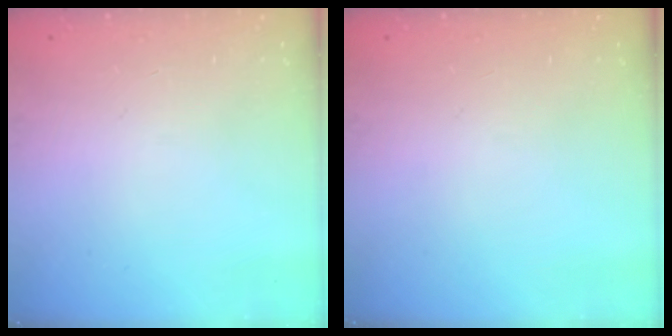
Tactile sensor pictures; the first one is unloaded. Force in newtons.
{"total": 0.0}